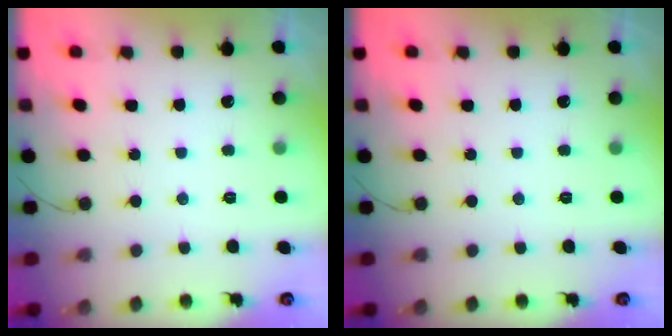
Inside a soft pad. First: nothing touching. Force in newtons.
{"total": 0.0}